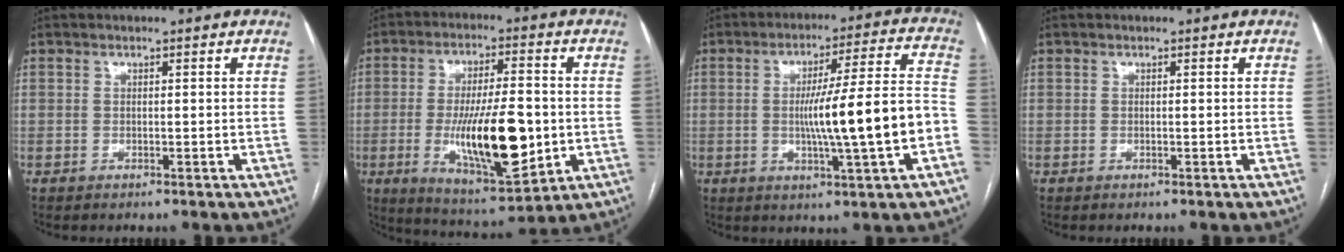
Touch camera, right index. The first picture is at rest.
{"total": 16.4, "force": [-2.6, 4.1, 15.7], "torque": [-0.278, -0.014, -0.032]}
{"total": 14.7, "force": [-2.8, -0.2, 14.4], "torque": [-0.229, 0.009, -0.044]}
{"total": 0.0}